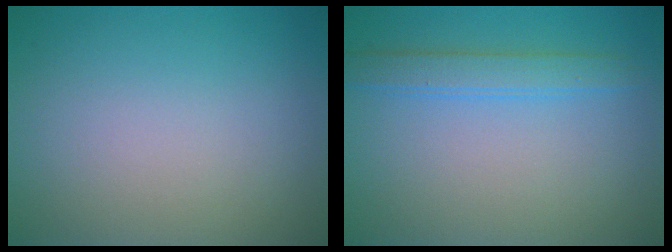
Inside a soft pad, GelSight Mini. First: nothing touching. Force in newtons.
{"total": 2.5, "press": 2.5, "slide": 0.2}